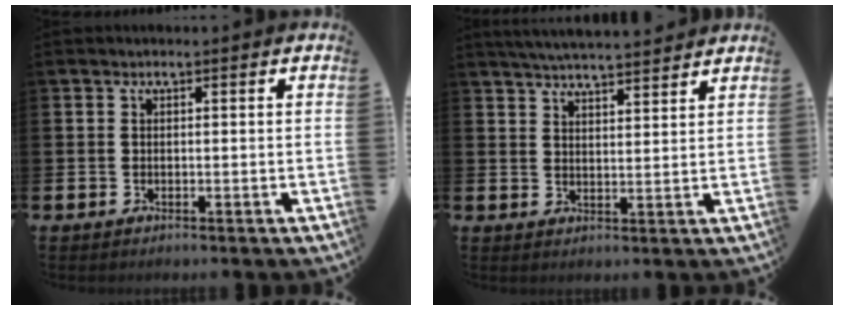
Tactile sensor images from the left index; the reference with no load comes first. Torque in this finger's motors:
{"motor_torque": [0.96, -1.18, 0.65, 0.18]}